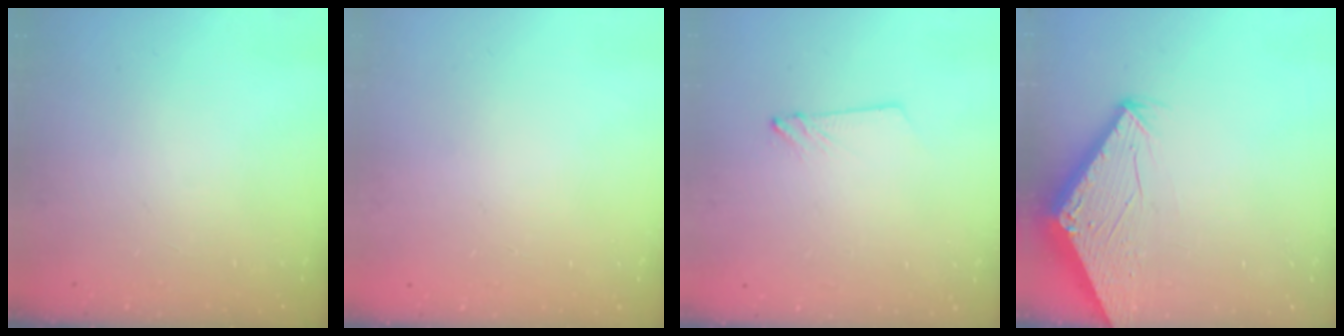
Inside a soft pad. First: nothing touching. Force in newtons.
{"total": 0.0}
{"total": 2.4, "press": 2.4, "slide": 0.2}
{"total": 2.8, "press": 2.8, "slide": 0.1}